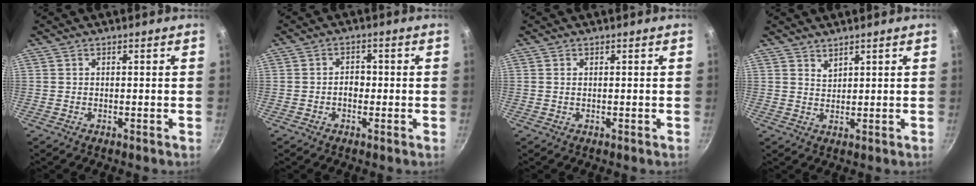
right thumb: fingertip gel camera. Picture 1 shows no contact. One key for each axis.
{"total": 2.7, "fx": -0.5, "fy": 2.0, "fz": 1.7, "tx": -0.011, "ty": 0.011, "tz": -0.010}
{"total": 0.6, "fx": 0.1, "fy": 0.3, "fz": 0.5, "tx": -0.010, "ty": 0.000, "tz": 0.001}
{"total": 1.9, "fx": 1.7, "fy": 0.7, "fz": 0.6, "tx": -0.005, "ty": -0.007, "tz": 0.033}